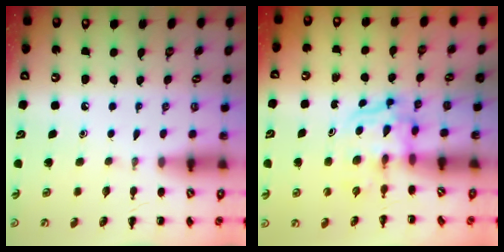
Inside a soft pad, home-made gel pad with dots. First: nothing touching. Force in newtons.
{"total": 3.3, "press": 3.3, "slide": 0.3}